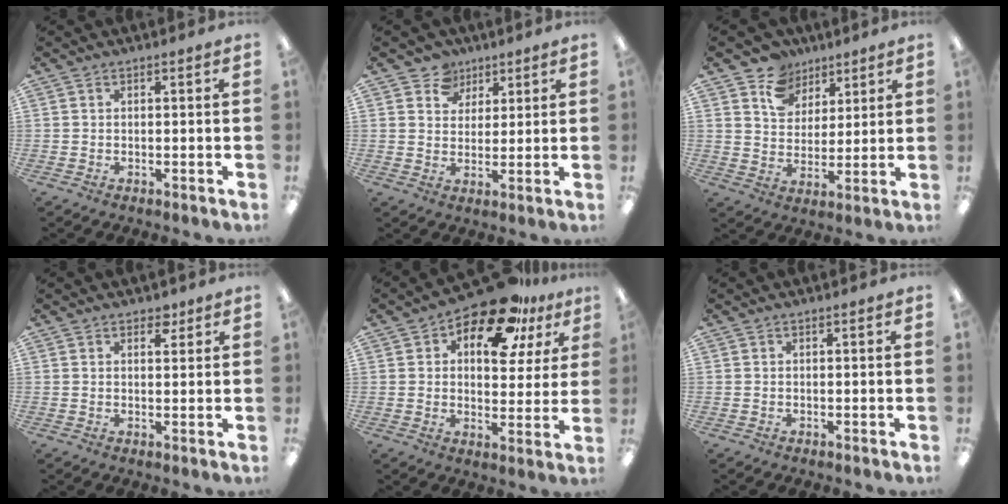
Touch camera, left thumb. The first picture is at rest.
{"total": 6.7, "force": [4.2, 5.2, 0.8], "torque": [-0.019, -0.018, 0.077]}
{"total": 9.8, "force": [6.4, 7.1, 1.8], "torque": [-0.042, -0.039, 0.123]}
{"total": 2.6, "force": [2.0, 1.4, 1.0], "torque": [0.003, -0.008, 0.031]}
{"total": 15.6, "force": [10.5, 7.2, 9.1], "torque": [-0.128, -0.057, 0.178]}
{"total": 0.0}